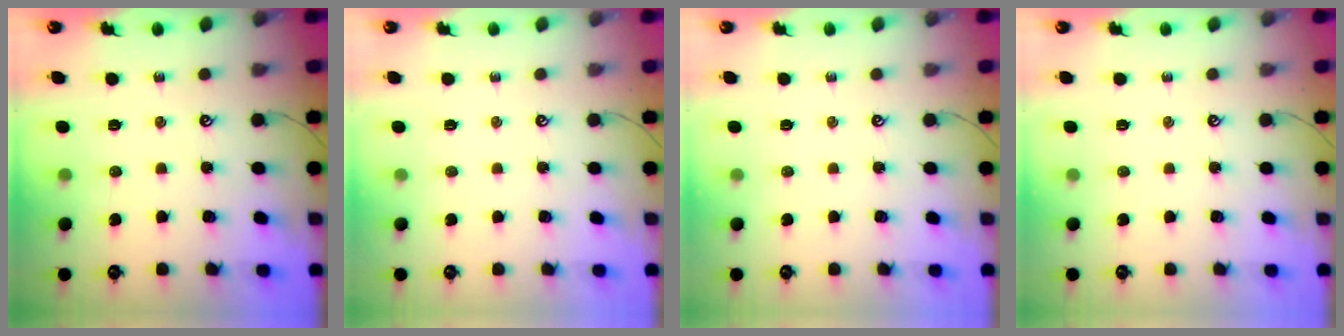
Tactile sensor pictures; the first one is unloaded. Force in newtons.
{"total": 0.0}
{"total": 0.0}
{"total": 0.0}